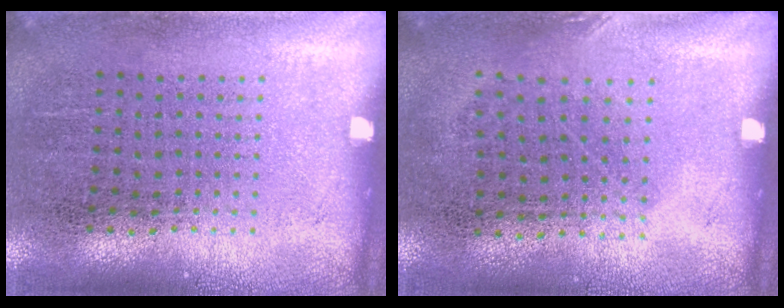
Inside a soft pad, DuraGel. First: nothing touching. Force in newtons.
{"total": 0.8, "press": 0.6, "slide": 0.5}